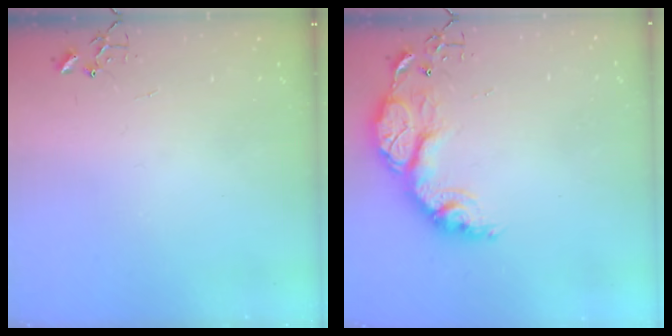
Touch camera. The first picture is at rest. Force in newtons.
{"total": 16.7, "press": 16.7, "slide": 1.3}